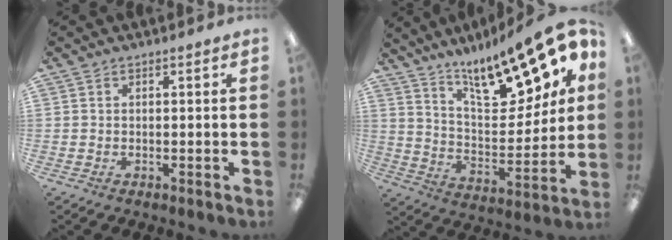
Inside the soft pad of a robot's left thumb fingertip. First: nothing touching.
{"total": 21.3, "force": [14.7, 7.7, 13.4], "torque": [-0.188, -0.095, 0.243]}